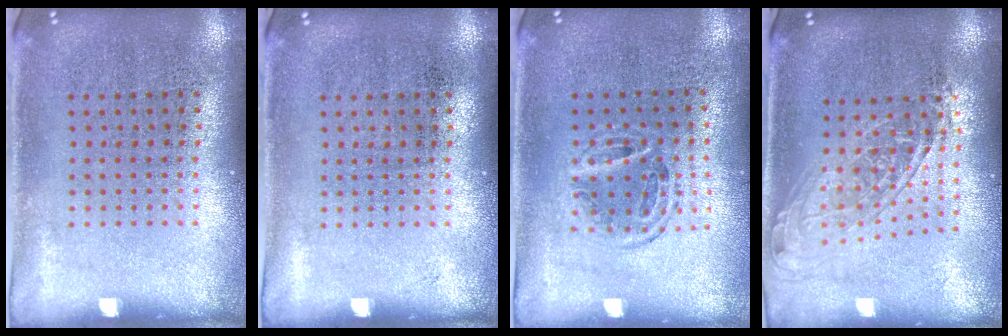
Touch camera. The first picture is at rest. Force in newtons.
{"total": 0.0}
{"total": 1.0, "press": 1.0, "slide": 0.4}
{"total": 1.6, "press": 1.2, "slide": 1.0}